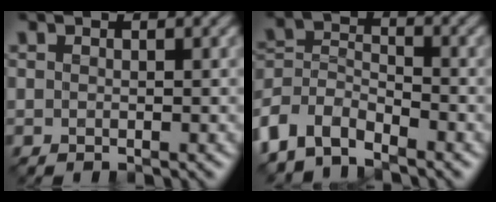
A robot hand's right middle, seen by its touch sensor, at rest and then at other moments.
{"total": 5.3, "force": [-4.1, 2.6, 2.1], "torque": [-0.044, -0.001, -0.091]}